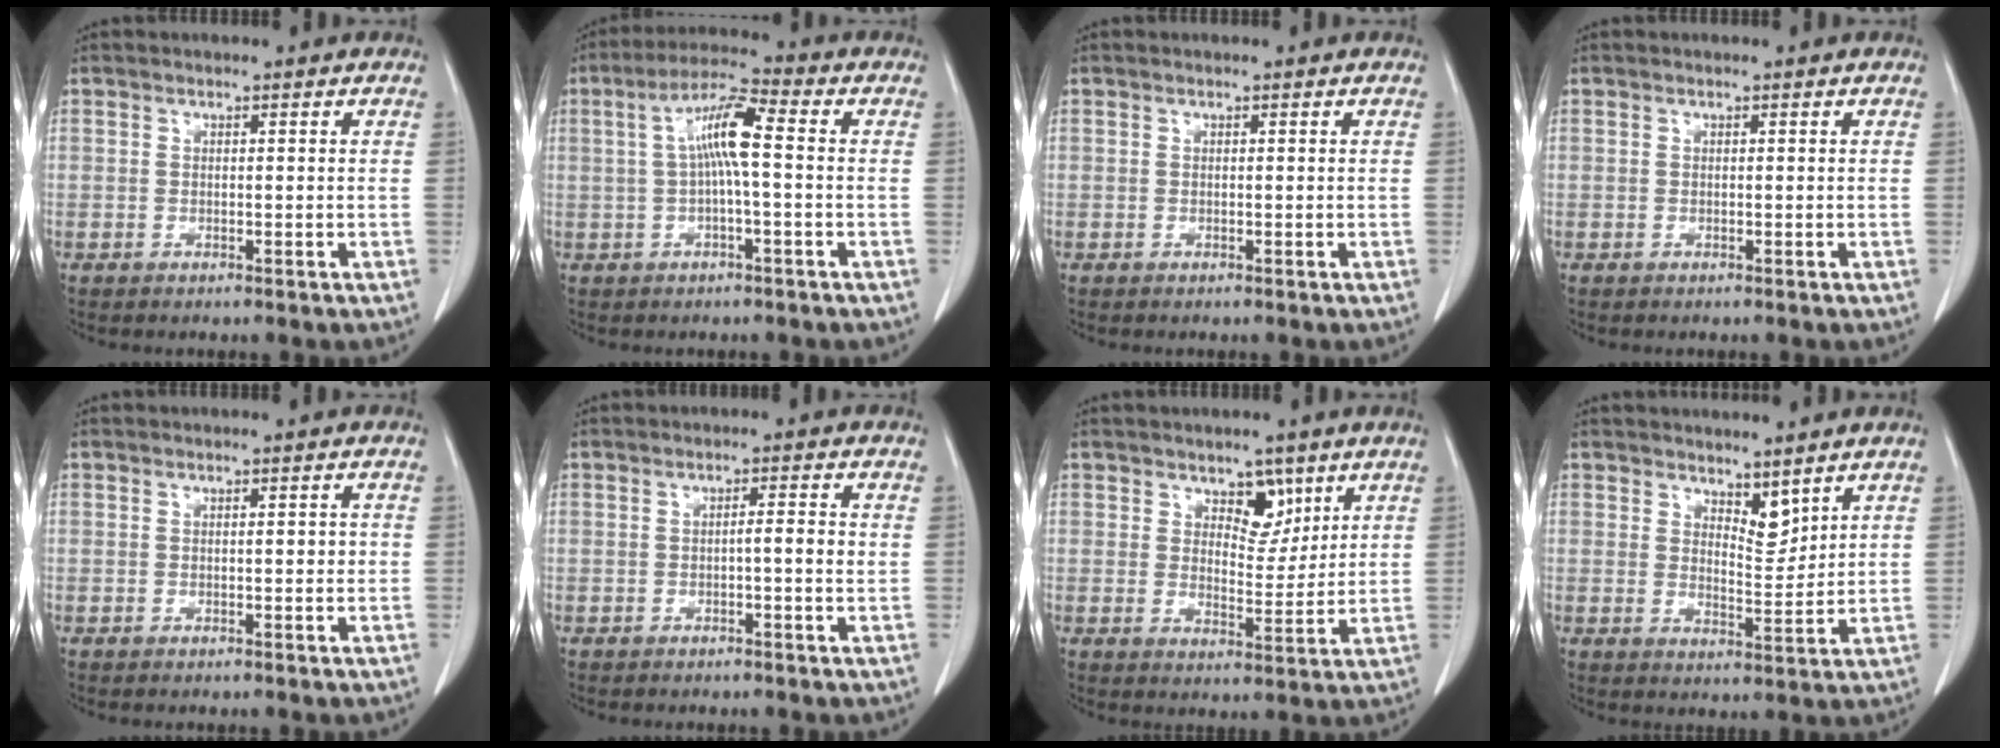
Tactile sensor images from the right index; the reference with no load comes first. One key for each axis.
{"total": 7.5, "fx": 0.5, "fy": 0.7, "fz": 7.4, "tx": -0.142, "ty": 0.020, "tz": 0.006}
{"total": 0.0}
{"total": 0.0}
{"total": 1.3, "fx": 0.0, "fy": 0.4, "fz": 1.2, "tx": -0.015, "ty": 0.002, "tz": 0.000}
{"total": 2.5, "fx": -0.2, "fy": 0.1, "fz": 2.5, "tx": -0.037, "ty": 0.003, "tz": -0.004}
{"total": 5.4, "fx": 3.2, "fy": 2.9, "fz": 3.2, "tx": -0.037, "ty": -0.005, "tz": 0.052}
{"total": 4.1, "fx": 3.2, "fy": 1.5, "fz": 2.0, "tx": -0.031, "ty": -0.011, "tz": 0.061}